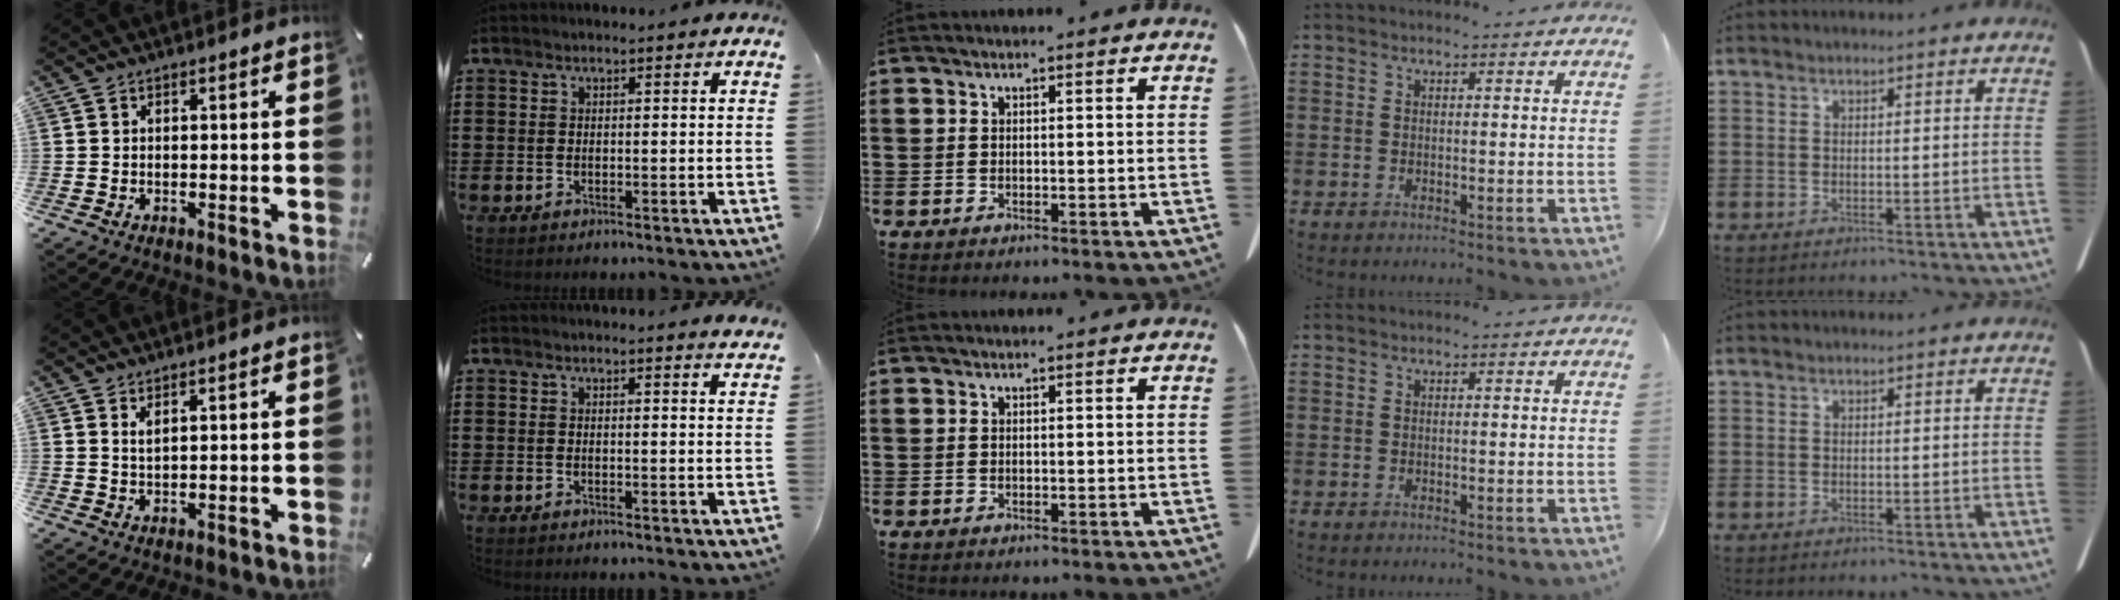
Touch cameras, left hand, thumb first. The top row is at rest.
{"thumb": {"total": 1.9, "force": [1.3, 0.5, 1.3], "torque": [-0.027, 0.000, 0.023]}, "index": {"total": 1.4, "force": [1.3, -0.1, 0.4], "torque": [-0.004, -0.005, 0.024]}}